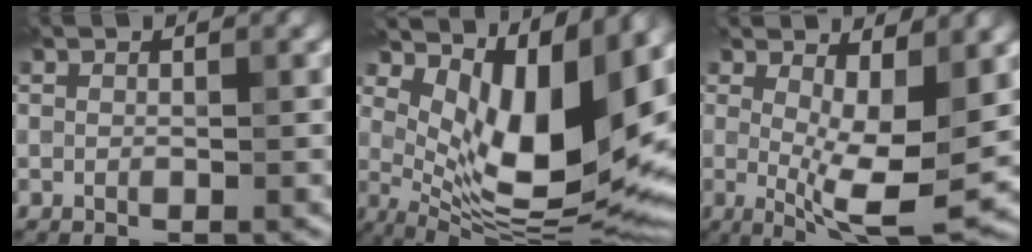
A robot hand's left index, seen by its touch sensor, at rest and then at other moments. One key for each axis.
{"total": 12.9, "fx": 3.3, "fy": 5.1, "fz": 11.3, "tx": -0.178, "ty": -0.023, "tz": 0.068}
{"total": 7.9, "fx": 0.8, "fy": 2.4, "fz": 7.4, "tx": -0.123, "ty": -0.015, "tz": 0.017}